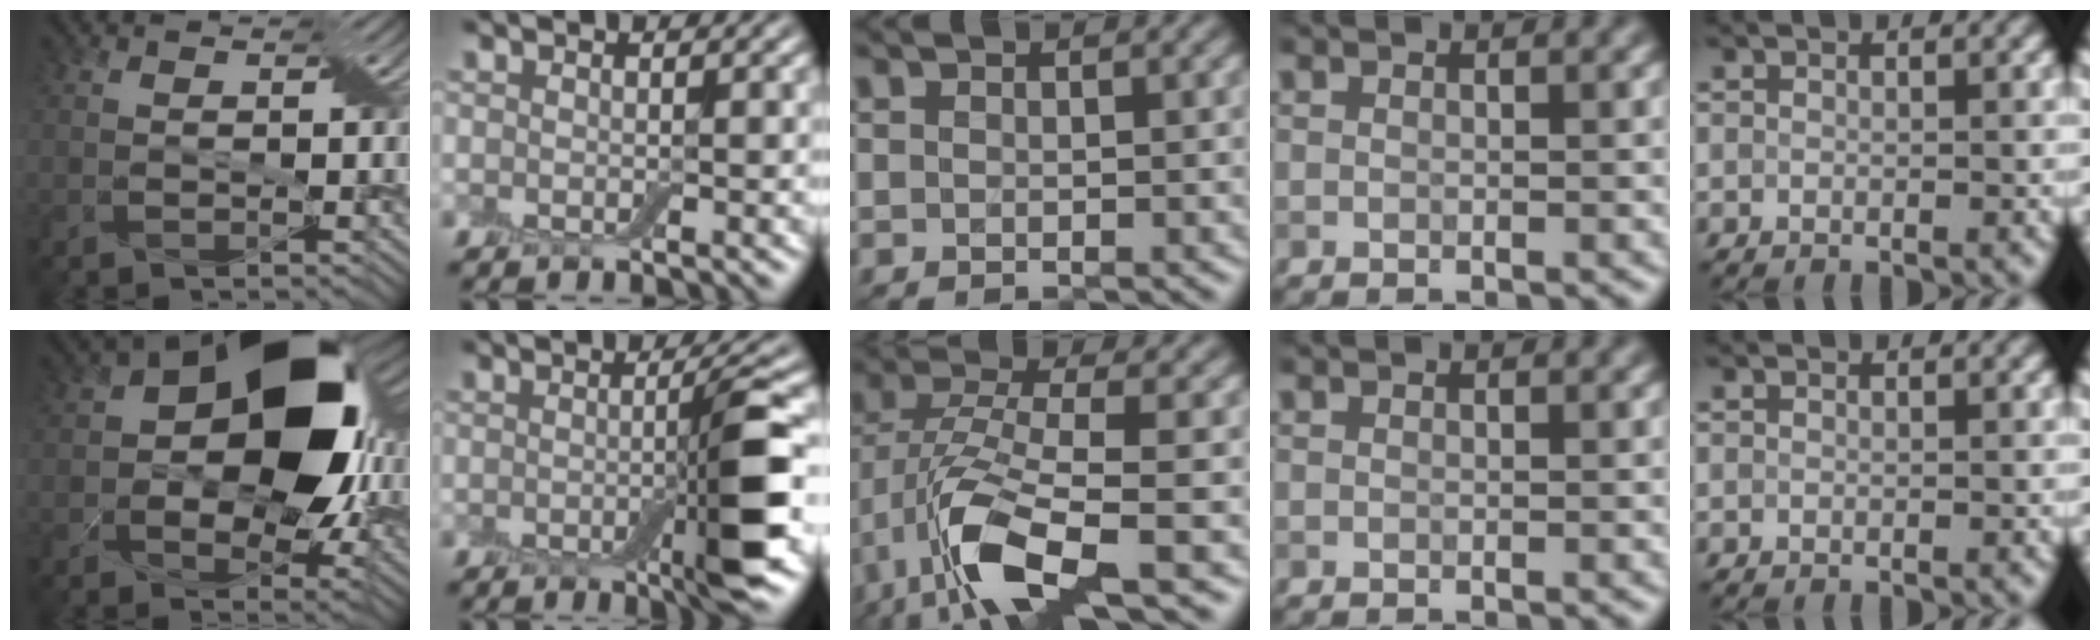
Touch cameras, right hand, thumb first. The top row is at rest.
{"thumb": {"total": 16.3, "force": [2.8, 10.1, 12.5], "torque": [-0.185, 0.004, 0.043]}, "index": {"total": 6.1, "force": [-1.1, 0.7, 6.0], "torque": [-0.086, 0.000, -0.021]}, "middle": {"total": 9.0, "force": [-3.7, 3.1, 7.6], "torque": [-0.163, -0.007, -0.079]}}